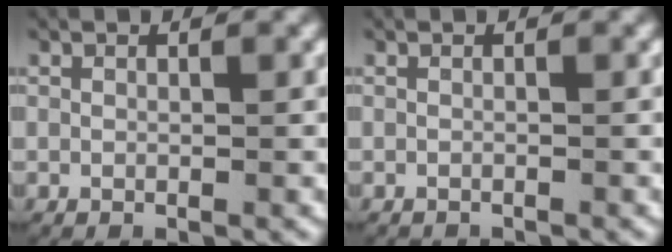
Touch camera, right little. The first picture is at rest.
{"total": 0.6, "force": [-0.6, -0.1, -0.1], "torque": [-0.003, -0.005, -0.007]}